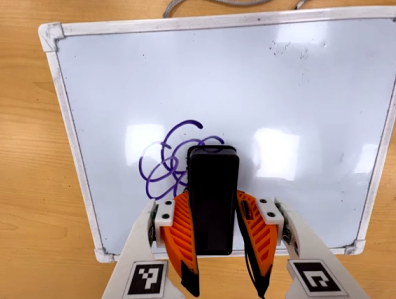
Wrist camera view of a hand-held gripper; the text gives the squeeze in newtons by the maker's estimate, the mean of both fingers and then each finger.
{"total": 7.1, "left": 6.5, "right": 7.7}